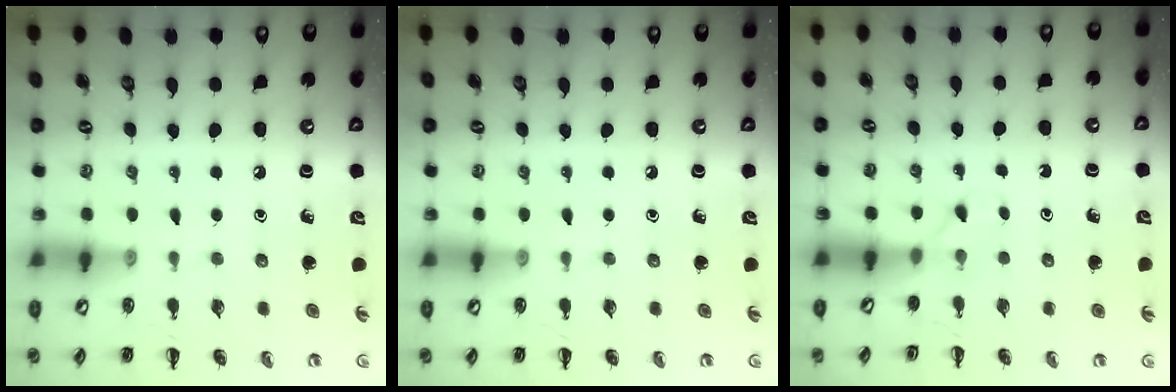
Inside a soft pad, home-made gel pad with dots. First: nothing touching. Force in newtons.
{"total": 0.0}
{"total": 2.4, "press": 2.3, "slide": 0.7}